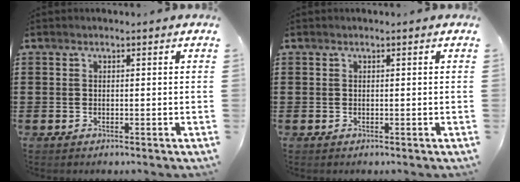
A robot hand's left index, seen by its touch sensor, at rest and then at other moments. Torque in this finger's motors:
{"motor_torque": [-0.03, -0.02, -0.01, 0.01]}